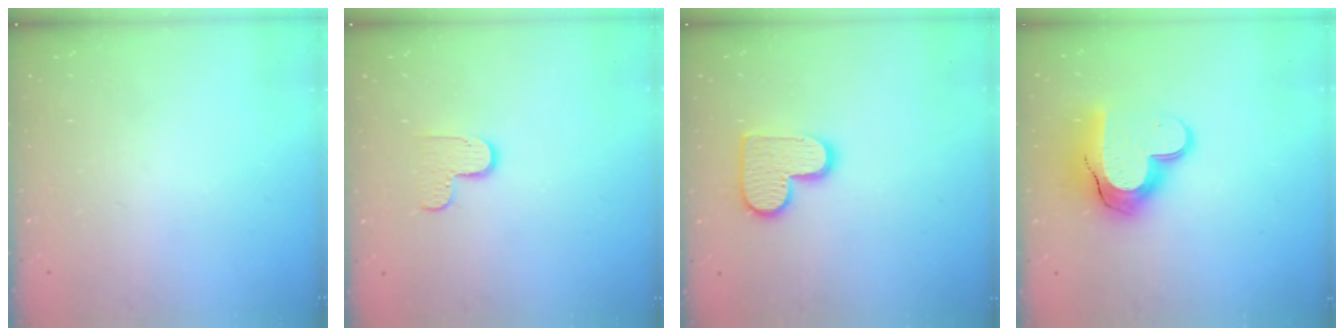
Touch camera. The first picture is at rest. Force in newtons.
{"total": 6.1, "press": 6.1, "slide": 0.4}
{"total": 12.0, "press": 12.0, "slide": 0.6}
{"total": 16.0, "press": 16.0, "slide": 1.0}